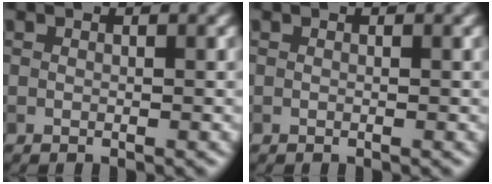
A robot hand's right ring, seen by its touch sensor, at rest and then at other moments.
{"total": 0.0}